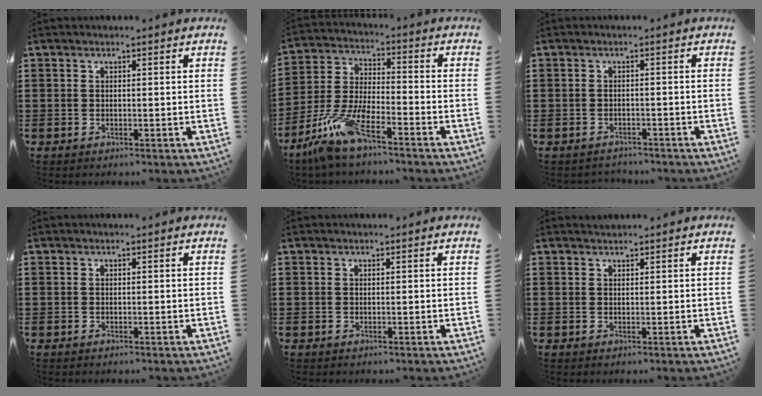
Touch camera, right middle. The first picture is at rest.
{"total": 9.7, "force": [-7.4, 1.4, 6.1], "torque": [-0.147, -0.006, -0.150]}
{"total": 0.7, "force": [-0.7, -0.1, 0.0], "torque": [0.002, 0.000, -0.015]}
{"total": 0.0}
{"total": 0.0}
{"total": 0.7, "force": [0.7, 0.0, -0.2], "torque": [0.000, -0.002, 0.014]}